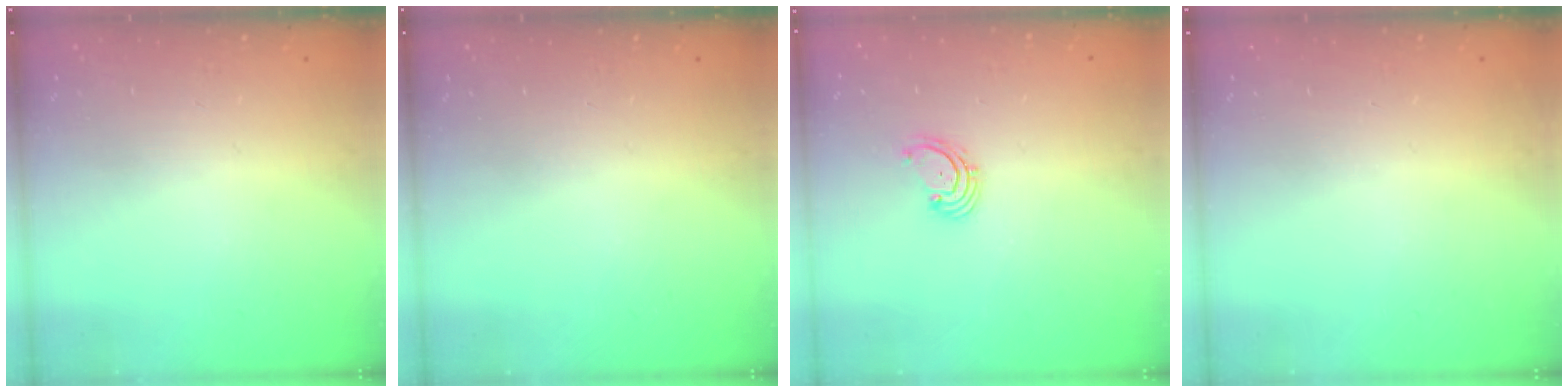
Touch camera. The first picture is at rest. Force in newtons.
{"total": 0.0}
{"total": 2.0, "press": 1.9, "slide": 0.6}
{"total": 0.0}